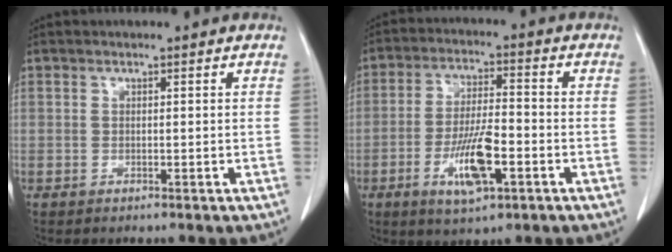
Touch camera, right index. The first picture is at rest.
{"total": 9.5, "force": [-3.5, 2.3, 8.5], "torque": [-0.165, -0.004, -0.057]}